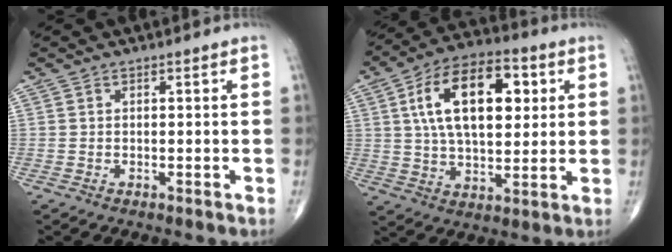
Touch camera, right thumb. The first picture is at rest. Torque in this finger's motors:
{"motor_torque": [0.42, 3.65, 1.52, 0.41, 0.49]}